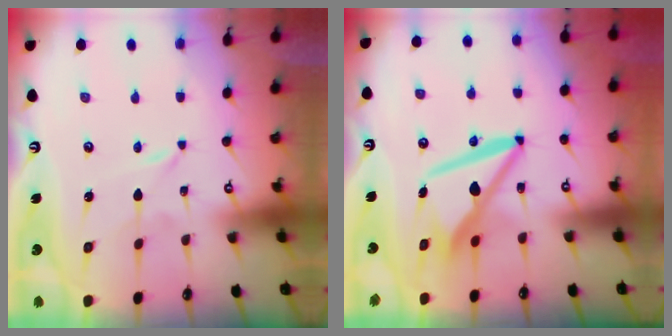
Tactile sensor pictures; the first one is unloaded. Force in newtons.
{"total": 10.8, "press": 10.7, "slide": 1.0}